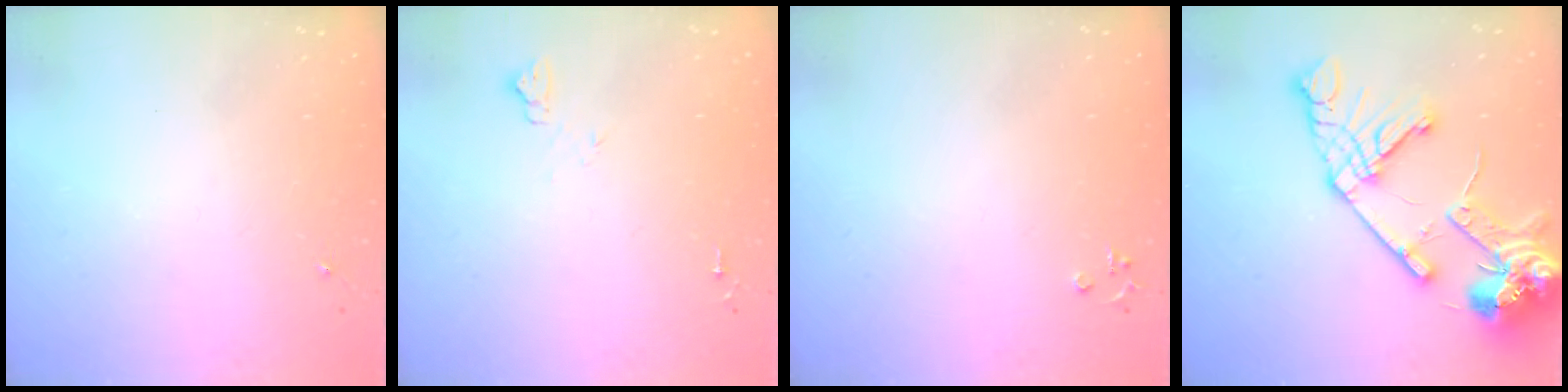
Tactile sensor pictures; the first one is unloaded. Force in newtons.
{"total": 5.4, "press": 5.4, "slide": 0.7}
{"total": 3.3, "press": 3.3, "slide": 0.3}
{"total": 20.8, "press": 20.7, "slide": 2.5}